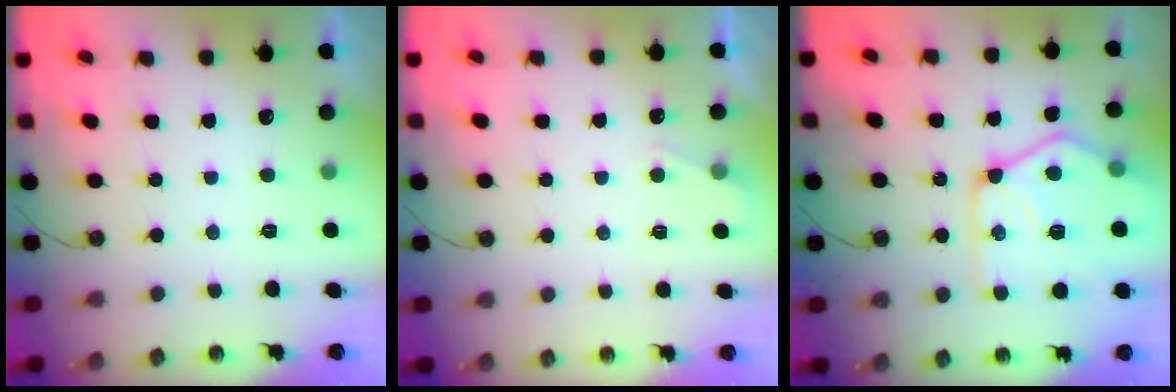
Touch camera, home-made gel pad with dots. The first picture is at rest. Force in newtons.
{"total": 3.1, "press": 3.1, "slide": 0.4}
{"total": 17.3, "press": 17.2, "slide": 1.5}